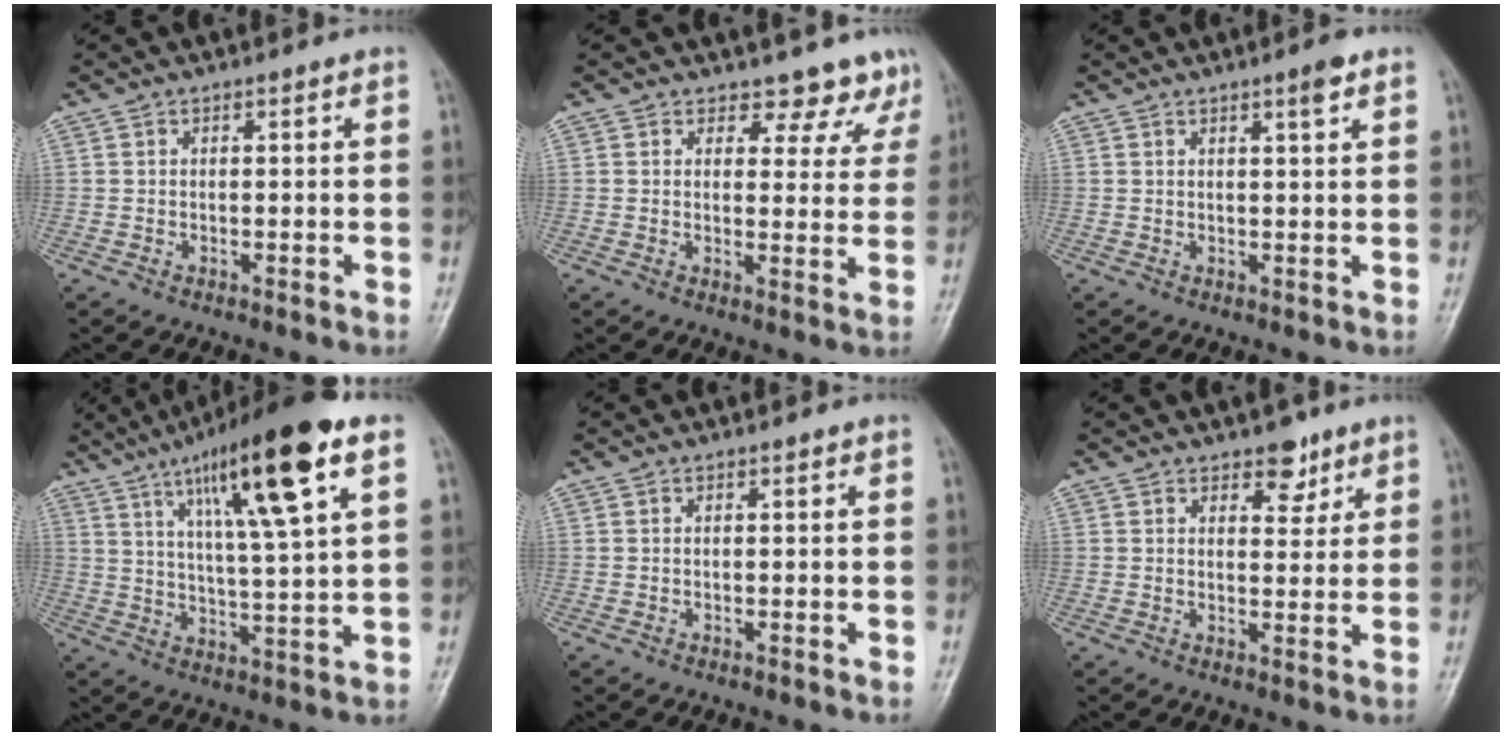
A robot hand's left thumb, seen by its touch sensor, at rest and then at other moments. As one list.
[{"total": 7.2, "force": [6.2, 3.7, 0.7], "torque": [0.035, -0.035, 0.053]}, {"total": 2.6, "force": [1.7, 0.3, 2.0], "torque": [-0.029, -0.009, 0.023]}, {"total": 19.3, "force": [9.6, 3.0, 16.4], "torque": [-0.261, -0.018, 0.159]}, {"total": 0.0}, {"total": 4.5, "force": [3.1, 2.6, 2.1], "torque": [0.000, -0.018, 0.044]}]